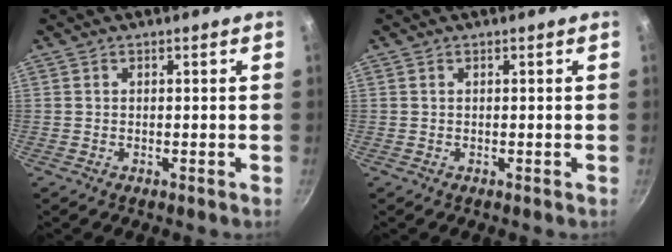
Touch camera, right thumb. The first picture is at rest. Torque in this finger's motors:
{"motor_torque": [-0.11, 0.27, 0.23, 0.00, 0.03]}